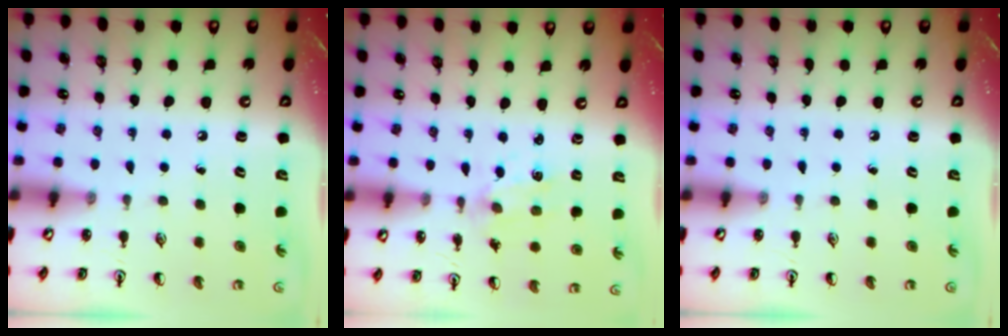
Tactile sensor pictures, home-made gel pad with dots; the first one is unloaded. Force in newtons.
{"total": 2.0, "press": 2.0, "slide": 0.5}
{"total": 0.0}